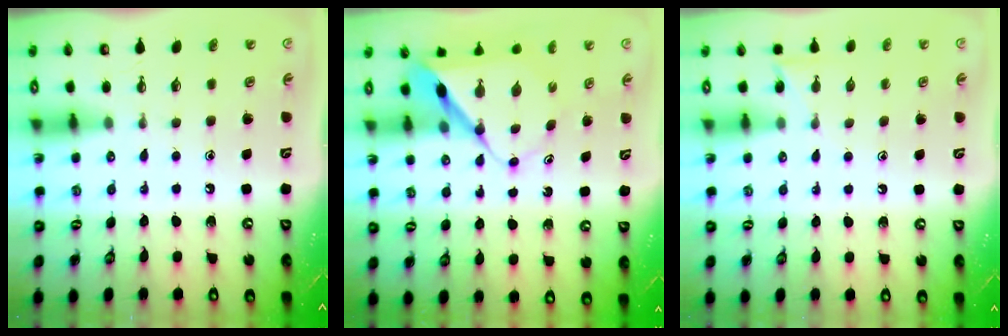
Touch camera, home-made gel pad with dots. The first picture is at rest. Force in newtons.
{"total": 8.4, "press": 8.4, "slide": 0.8}
{"total": 6.8, "press": 6.8, "slide": 0.6}